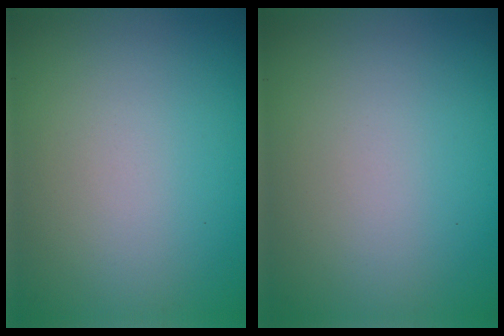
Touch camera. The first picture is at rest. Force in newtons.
{"total": 0.0}